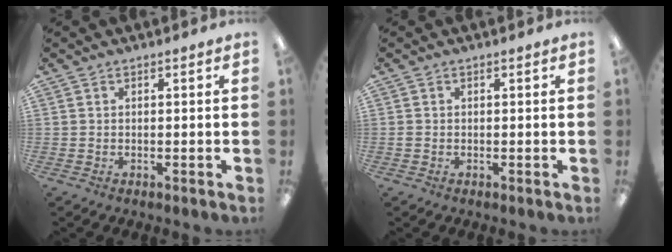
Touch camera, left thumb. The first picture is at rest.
{"total": 0.7, "force": [-0.2, 0.5, 0.4], "torque": [-0.007, 0.003, -0.004]}